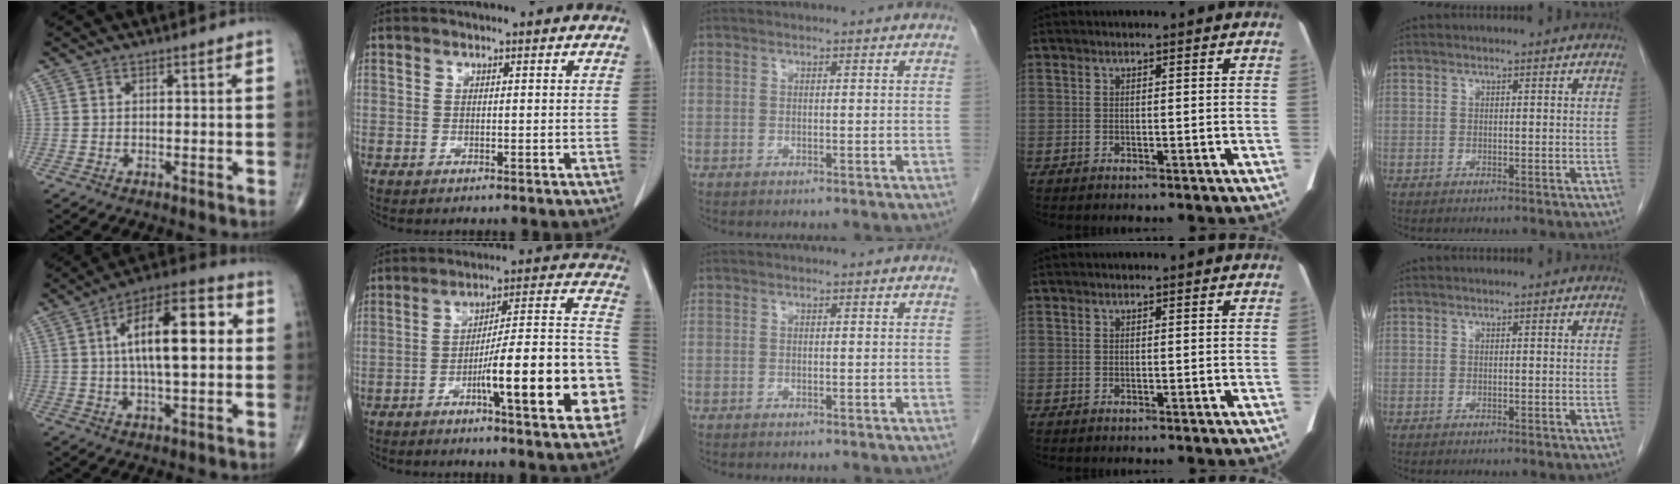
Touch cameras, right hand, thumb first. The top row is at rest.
{"thumb": {"total": 17.1, "force": [2.3, 6.6, 15.6], "torque": [-0.237, 0.024, 0.030]}, "index": {"total": 19.3, "force": [-6.6, 2.4, 18.0], "torque": [-0.194, 0.028, -0.090]}}